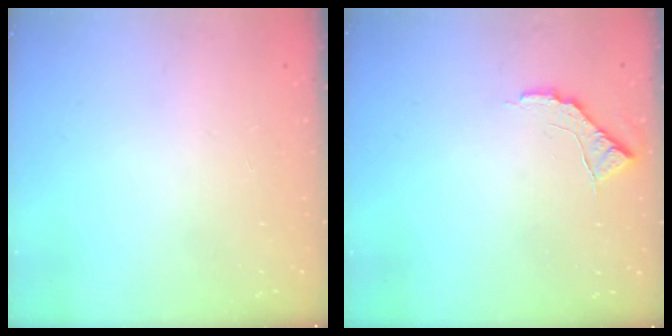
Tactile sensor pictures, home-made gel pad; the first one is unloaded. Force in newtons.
{"total": 6.7, "press": 6.7, "slide": 0.6}